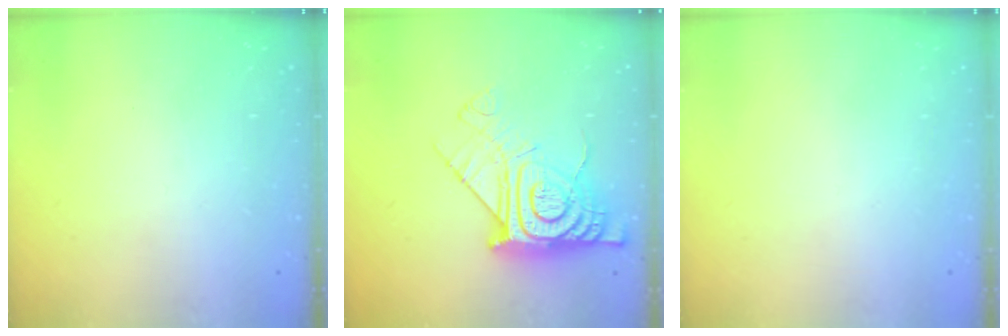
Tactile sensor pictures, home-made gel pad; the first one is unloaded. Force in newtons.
{"total": 19.7, "press": 19.6, "slide": 1.6}
{"total": 1.6, "press": 1.6, "slide": 0.1}